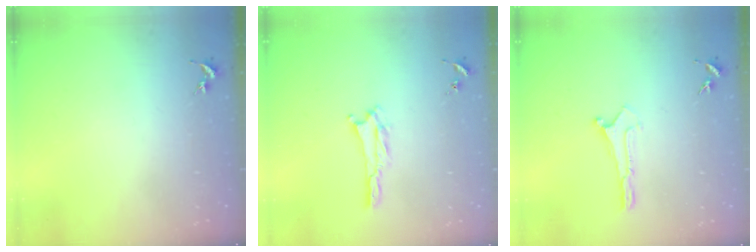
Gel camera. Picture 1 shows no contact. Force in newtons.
{"total": 1.4, "press": 1.4, "slide": 0.2}
{"total": 0.0}